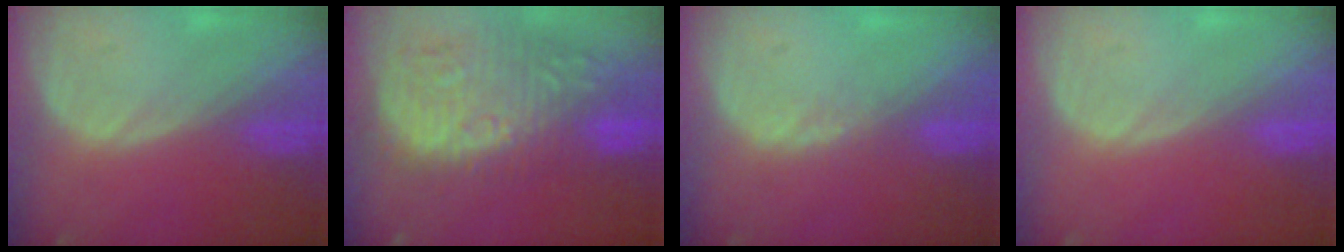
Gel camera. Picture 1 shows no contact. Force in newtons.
{"total": 12.8, "press": 11.7, "slide": 5.4}
{"total": 1.3, "press": 1.1, "slide": 0.7}
{"total": 0.0}